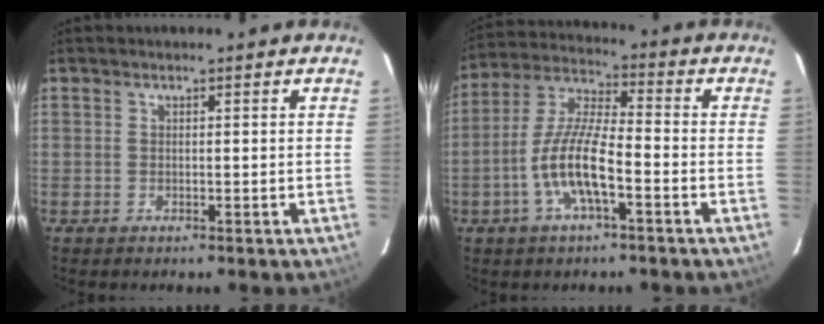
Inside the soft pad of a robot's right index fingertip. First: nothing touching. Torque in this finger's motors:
{"motor_torque": [0.54, -0.30, 0.69, 0.21]}